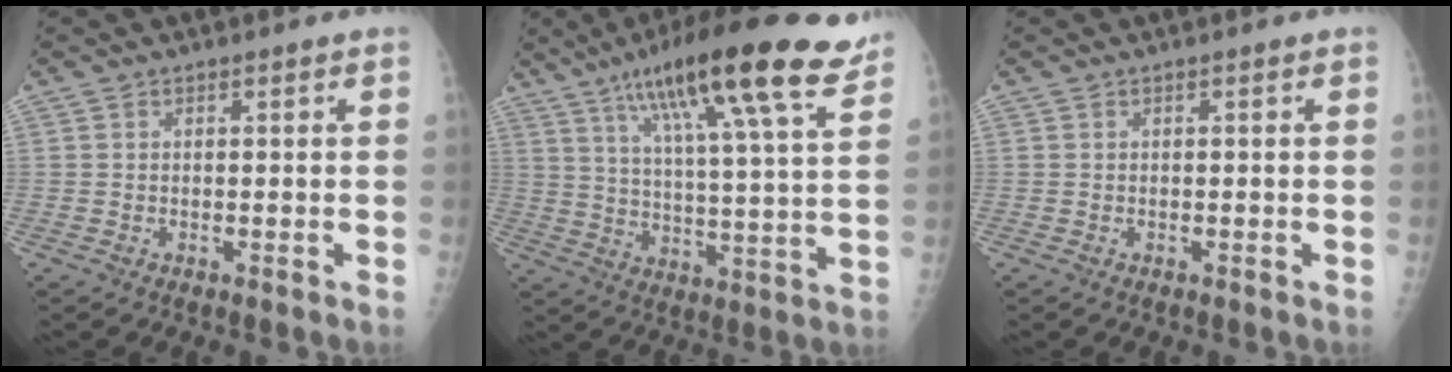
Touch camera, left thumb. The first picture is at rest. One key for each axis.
{"total": 23.1, "fx": 14.5, "fy": 3.9, "fz": 17.5, "tx": -0.268, "ty": -0.035, "tz": 0.225}
{"total": 0.0}